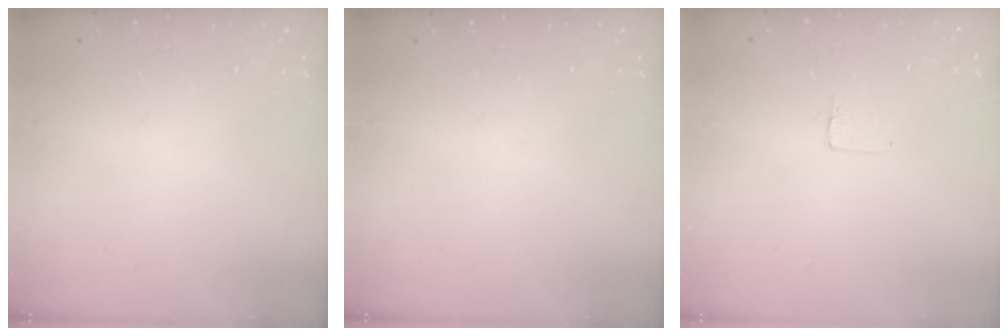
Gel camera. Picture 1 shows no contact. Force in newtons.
{"total": 0.0}
{"total": 1.2, "press": 1.2, "slide": 0.0}